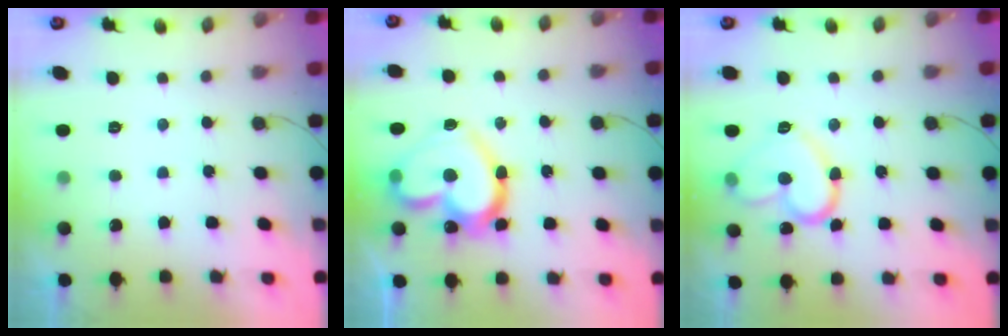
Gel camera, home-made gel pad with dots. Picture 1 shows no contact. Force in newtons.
{"total": 21.5, "press": 21.5, "slide": 1.3}
{"total": 14.1, "press": 14.1, "slide": 1.3}